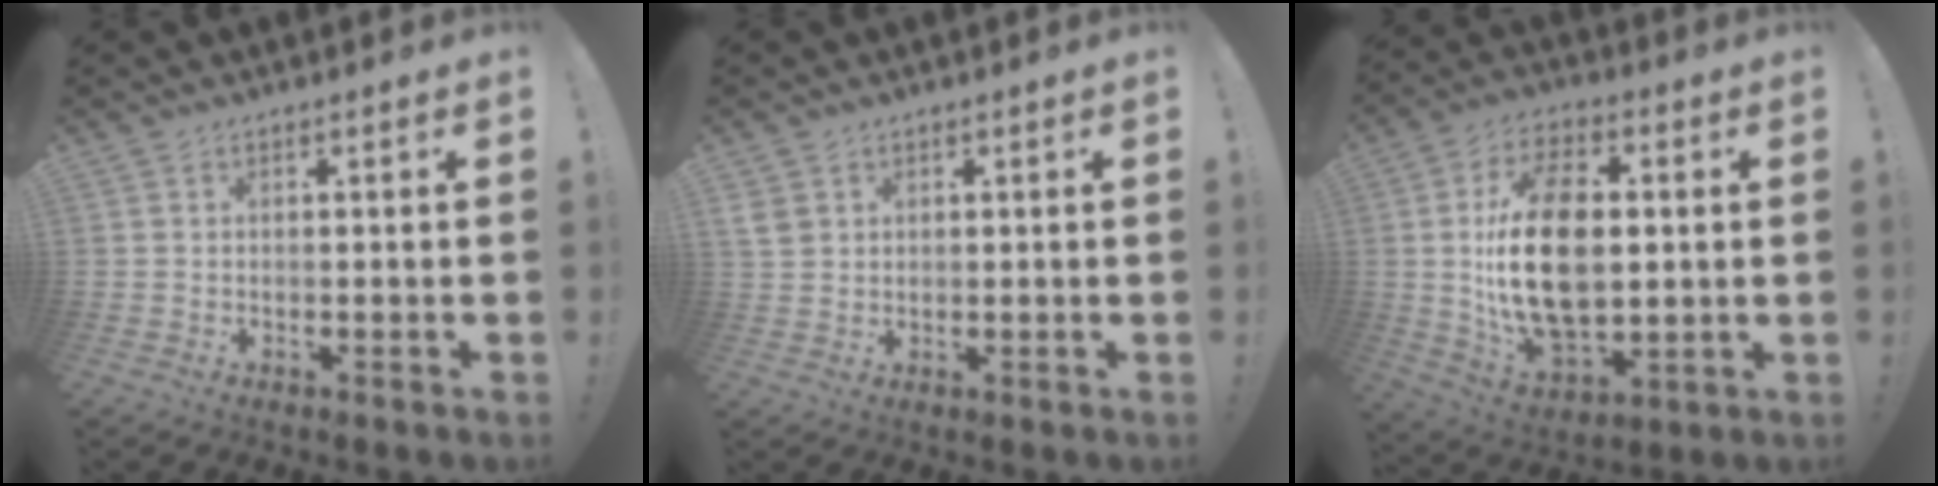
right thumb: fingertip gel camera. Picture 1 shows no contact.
{"total": 3.6, "force": [1.8, 2.7, 1.4], "torque": [-0.020, -0.004, 0.037]}
{"total": 22.7, "force": [1.2, 13.5, 18.1], "torque": [-0.341, -0.002, 0.023]}